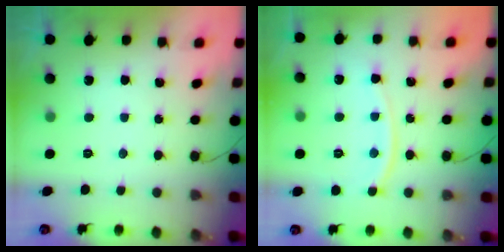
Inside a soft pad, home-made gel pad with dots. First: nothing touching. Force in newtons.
{"total": 9.2, "press": 9.1, "slide": 1.3}